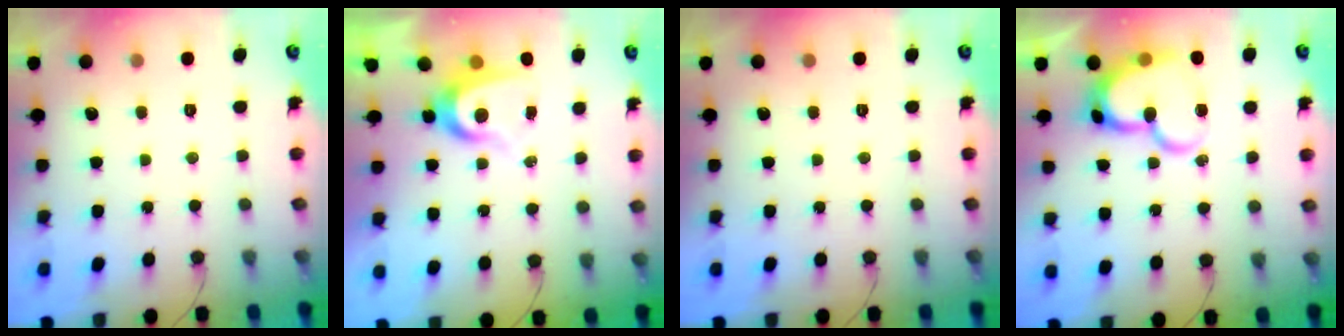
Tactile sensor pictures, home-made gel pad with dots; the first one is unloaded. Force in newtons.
{"total": 7.7, "press": 7.7, "slide": 0.3}
{"total": 0.0}
{"total": 16.8, "press": 16.7, "slide": 1.9}